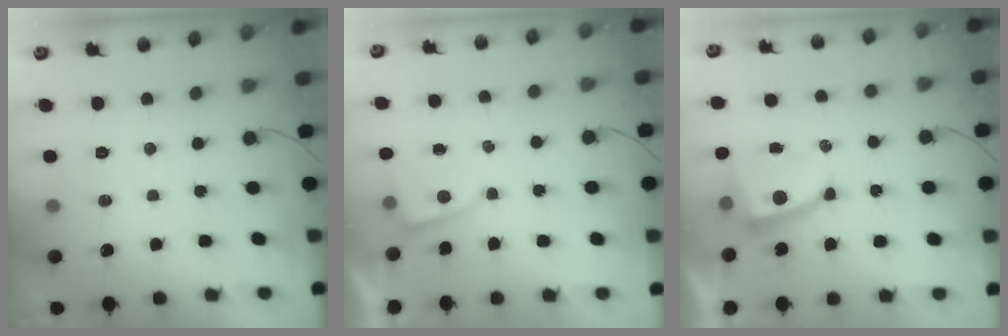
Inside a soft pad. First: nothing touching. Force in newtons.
{"total": 1.0, "press": 1.0, "slide": 0.3}
{"total": 6.2, "press": 6.1, "slide": 0.9}